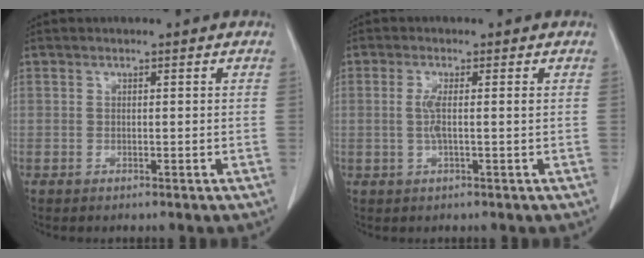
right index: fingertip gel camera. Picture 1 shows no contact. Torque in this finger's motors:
{"motor_torque": [0.19, 0.01, 0.04, 0.06]}